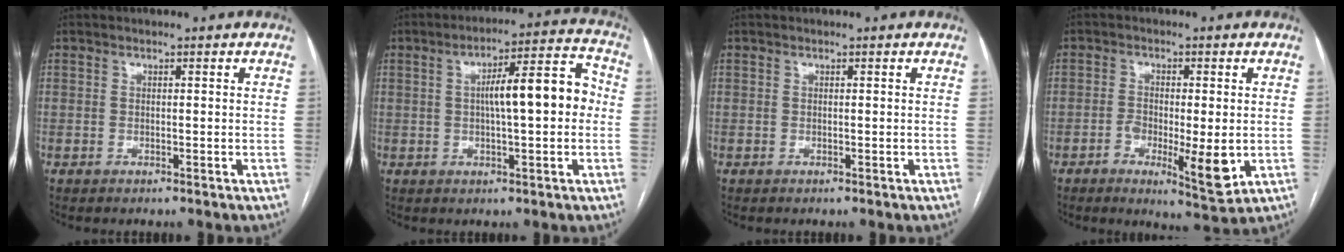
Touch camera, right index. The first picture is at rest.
{"total": 10.7, "force": [0.4, 2.2, 10.5], "torque": [-0.159, 0.034, 0.005]}
{"total": 0.0}
{"total": 8.4, "force": [-2.4, 2.3, 7.8], "torque": [-0.117, -0.010, -0.032]}